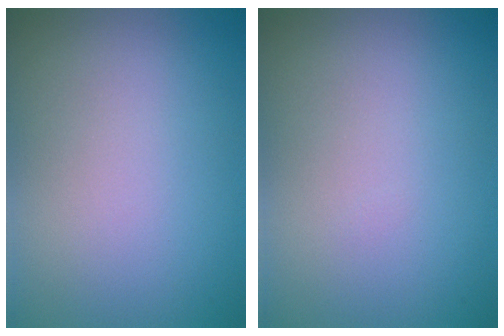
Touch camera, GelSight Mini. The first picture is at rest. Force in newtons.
{"total": 0.0}